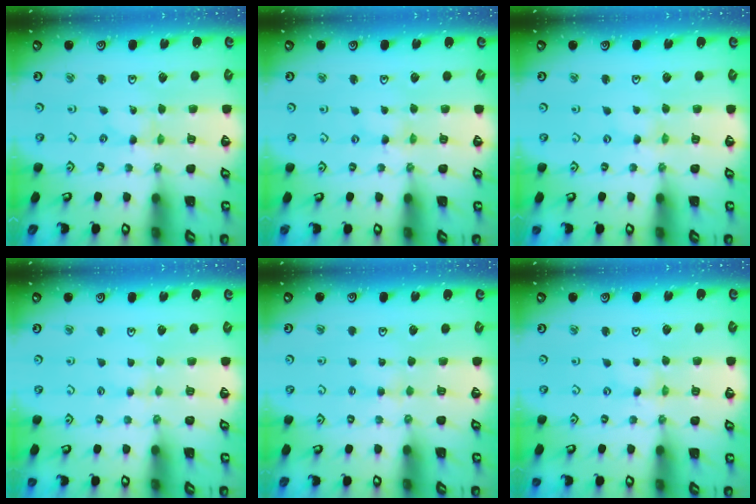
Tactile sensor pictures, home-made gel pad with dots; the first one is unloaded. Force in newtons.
{"total": 0.0}
{"total": 0.7, "press": 0.7, "slide": 0.1}
{"total": 2.1, "press": 2.0, "slide": 0.4}
{"total": 1.6, "press": 1.5, "slide": 0.4}
{"total": 1.1, "press": 1.0, "slide": 0.1}